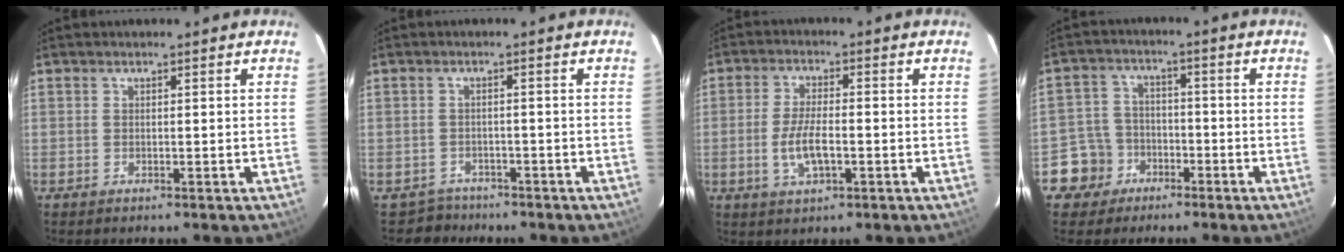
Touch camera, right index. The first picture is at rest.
{"total": 3.5, "force": [-2.8, 2.0, -0.7], "torque": [0.005, 0.010, -0.044]}
{"total": 6.6, "force": [-1.9, 2.5, 5.9], "torque": [-0.120, -0.006, -0.033]}
{"total": 7.1, "force": [-3.8, 5.9, 0.4], "torque": [-0.033, 0.027, -0.065]}